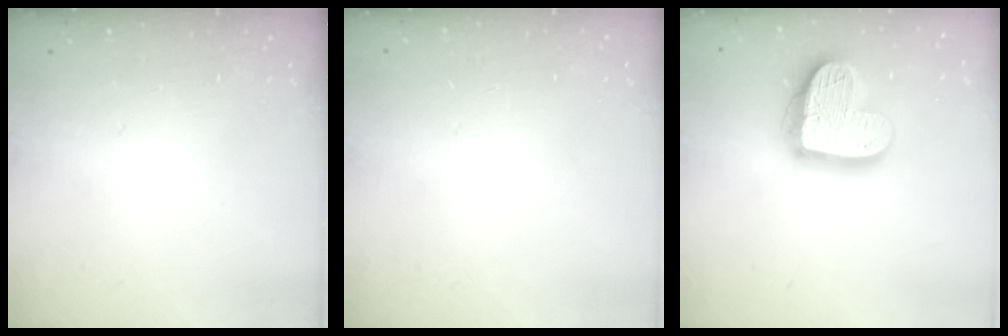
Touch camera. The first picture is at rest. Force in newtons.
{"total": 0.0}
{"total": 18.0, "press": 17.9, "slide": 1.3}